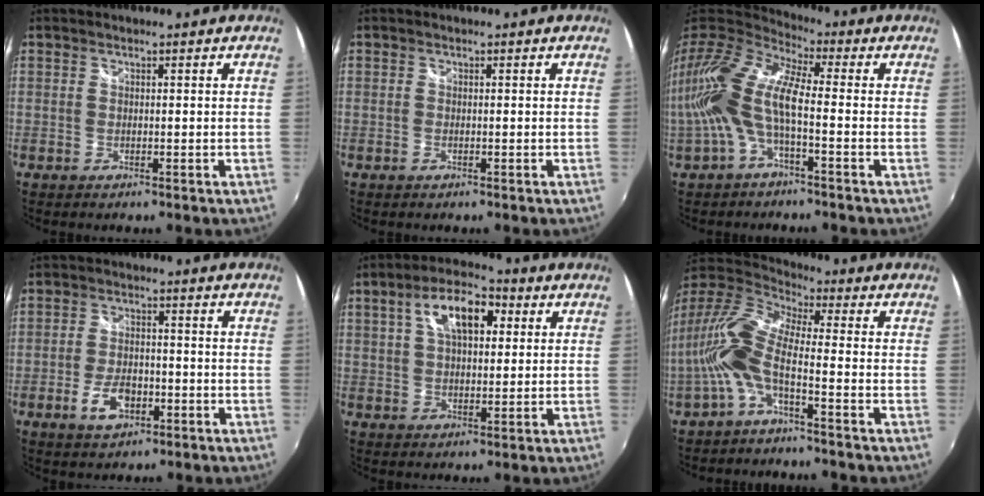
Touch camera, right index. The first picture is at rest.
{"total": 0.0}
{"total": 16.0, "force": [-1.8, 6.1, 14.7], "torque": [-0.296, 0.001, -0.042]}
{"total": 6.6, "force": [-2.8, 3.7, 4.8], "torque": [-0.103, -0.003, -0.046]}
{"total": 10.4, "force": [3.5, 5.2, 8.3], "torque": [-0.143, 0.028, 0.054]}
{"total": 13.2, "force": [-3.0, 3.9, 12.3], "torque": [-0.252, 0.002, -0.064]}